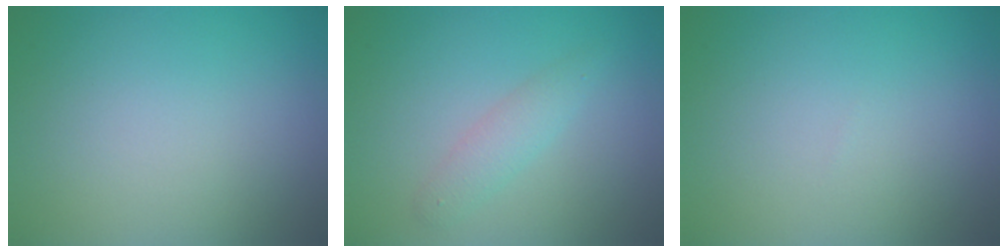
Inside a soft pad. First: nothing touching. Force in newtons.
{"total": 1.9, "press": 1.9, "slide": 0.0}
{"total": 0.0}